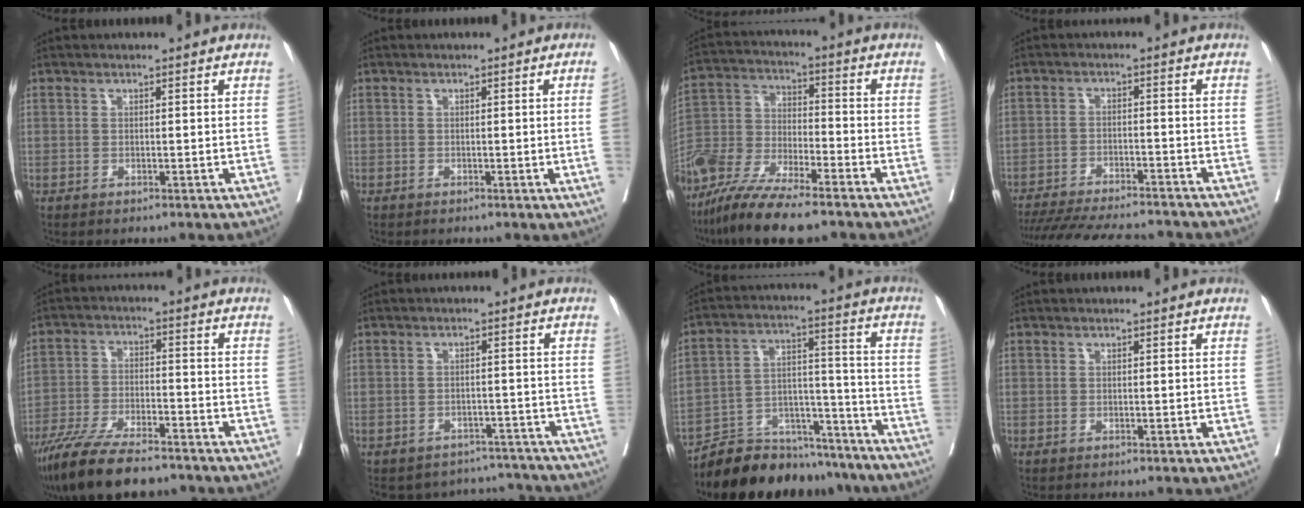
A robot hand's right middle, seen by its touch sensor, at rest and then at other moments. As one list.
[{"total": 1.9, "force": [-0.3, -0.8, 1.7], "torque": [-0.019, -0.002, -0.004]}, {"total": 15.8, "force": [-12.7, 3.2, 8.9], "torque": [-0.193, -0.028, -0.245]}, {"total": 18.4, "force": [-16.8, 3.0, 7.0], "torque": [-0.155, -0.026, -0.240]}, {"total": 14.5, "force": [-11.8, 3.2, 7.6], "torque": [-0.143, -0.027, -0.199]}, {"total": 9.2, "force": [-8.6, 3.2, -0.2], "torque": [0.011, 0.025, -0.103]}, {"total": 17.8, "force": [-16.2, 5.7, 4.5], "torque": [-0.068, 0.034, -0.247]}, {"total": 0.0}]